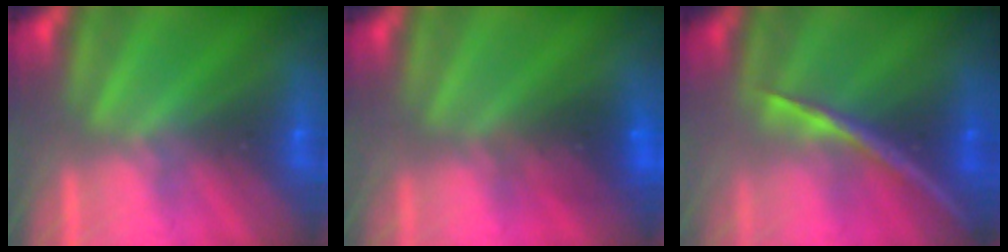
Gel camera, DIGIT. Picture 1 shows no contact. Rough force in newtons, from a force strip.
{"total": 8.0}
{"total": 1.8}